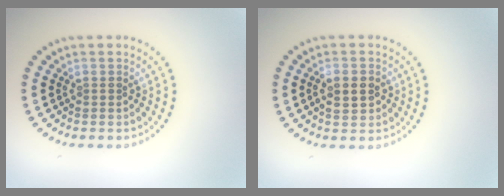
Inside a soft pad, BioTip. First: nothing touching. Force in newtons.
{"total": 2.7, "press": 2.7, "slide": 0.2}